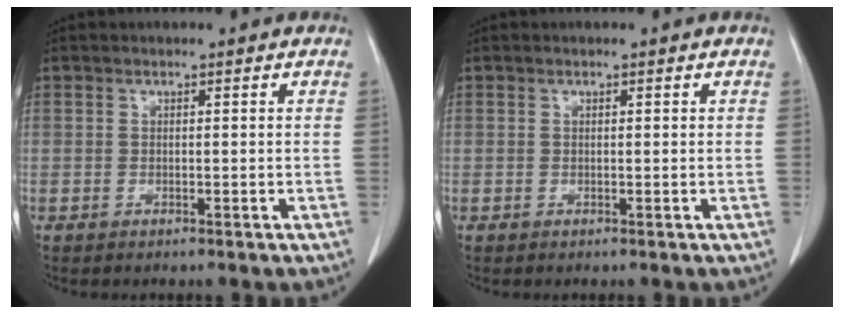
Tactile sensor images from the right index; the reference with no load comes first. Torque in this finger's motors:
{"motor_torque": [-0.32, 0.04, -0.03, 0.02]}